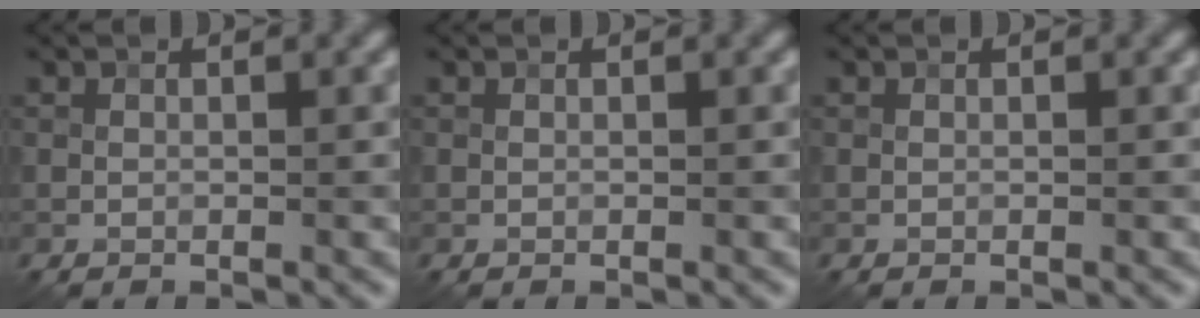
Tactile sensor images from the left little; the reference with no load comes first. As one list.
[{"total": 0.0}, {"total": 0.0}]